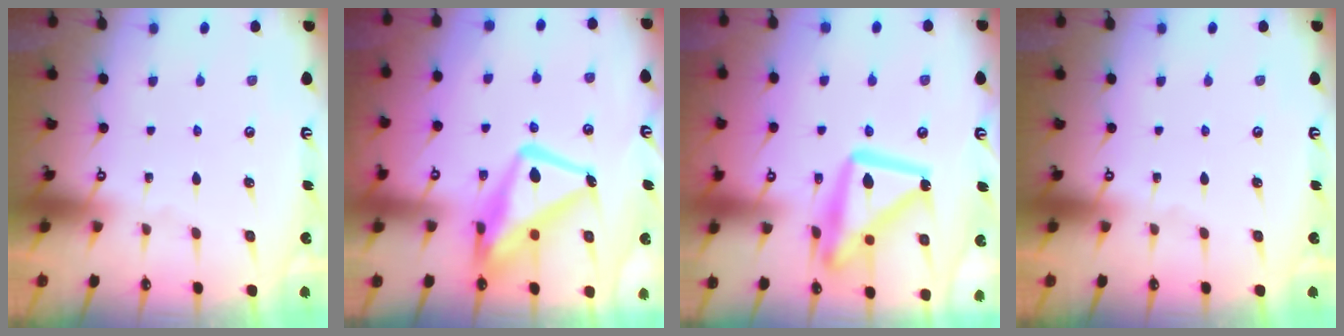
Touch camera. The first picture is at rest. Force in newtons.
{"total": 16.4, "press": 16.3, "slide": 1.5}
{"total": 18.2, "press": 18.1, "slide": 1.6}
{"total": 0.0}